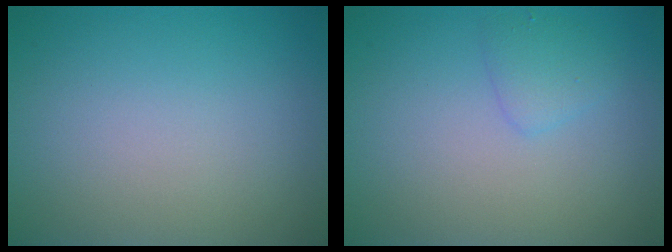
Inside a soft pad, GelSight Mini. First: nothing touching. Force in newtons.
{"total": 1.4, "press": 1.4, "slide": 0.1}